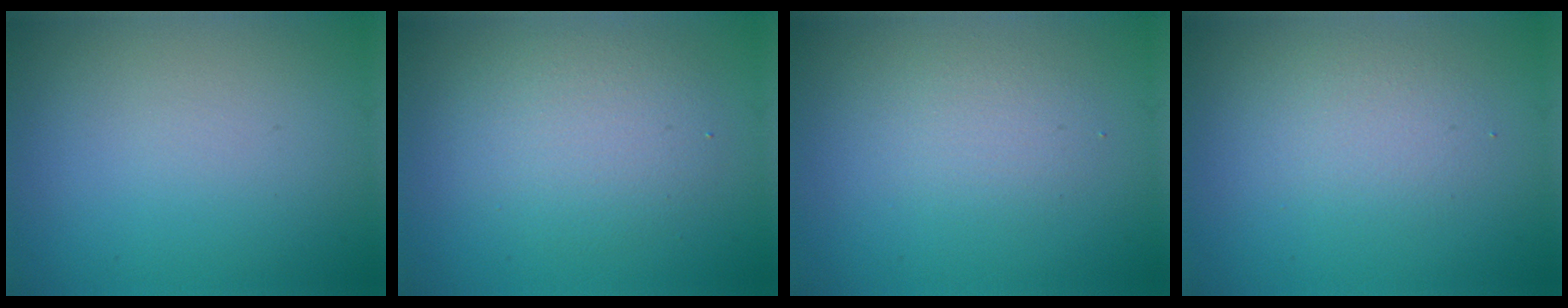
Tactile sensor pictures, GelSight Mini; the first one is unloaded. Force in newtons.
{"total": 3.7, "press": 3.7, "slide": 0.3}
{"total": 1.9, "press": 1.9, "slide": 0.1}
{"total": 2.2, "press": 2.2, "slide": 0.1}